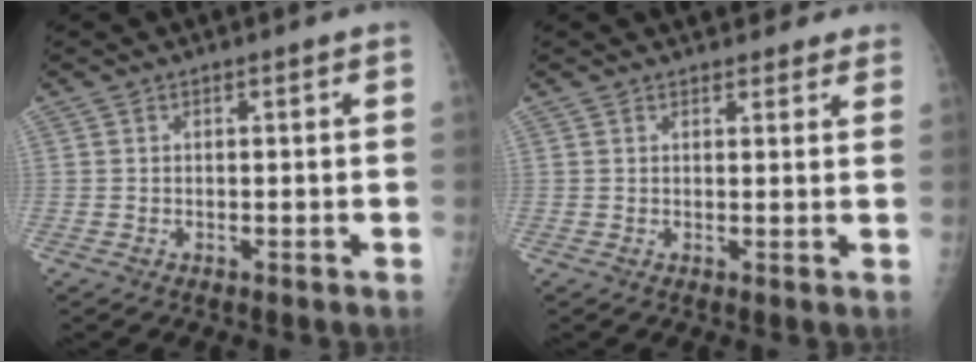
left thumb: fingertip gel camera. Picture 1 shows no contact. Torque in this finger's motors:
{"motor_torque": [1.12, 0.07, 0.62, -0.53, 0.04]}